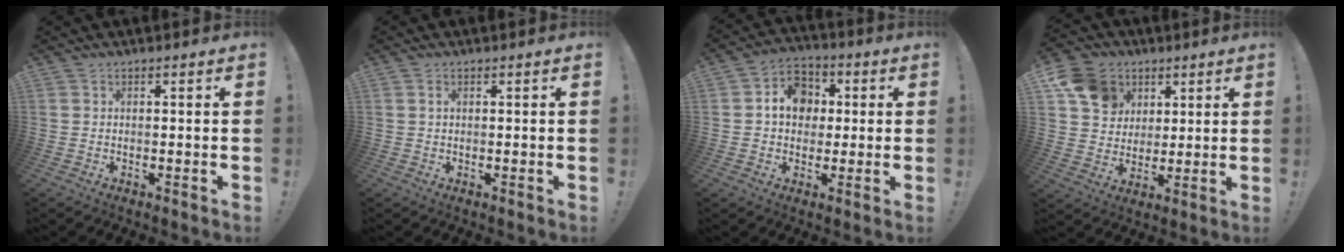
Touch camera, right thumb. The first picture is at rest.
{"total": 0.9, "force": [0.3, 0.5, 0.7], "torque": [-0.011, 0.001, 0.003]}
{"total": 11.2, "force": [2.0, 9.4, 5.7], "torque": [-0.075, 0.008, 0.042]}
{"total": 13.2, "force": [5.9, 10.7, 5.0], "torque": [-0.066, -0.026, 0.120]}